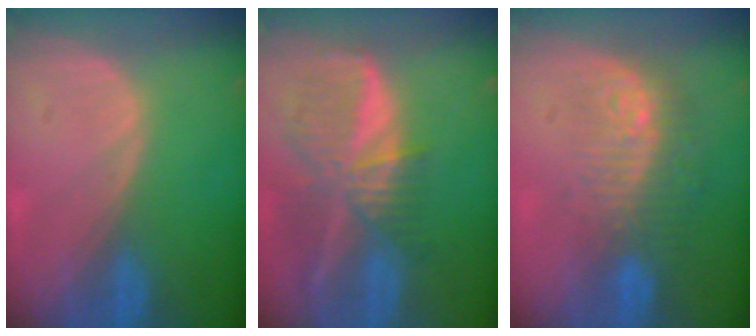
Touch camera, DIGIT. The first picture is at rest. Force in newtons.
{"total": 9.5, "press": 8.2, "slide": 4.7}
{"total": 9.3, "press": 8.3, "slide": 4.2}